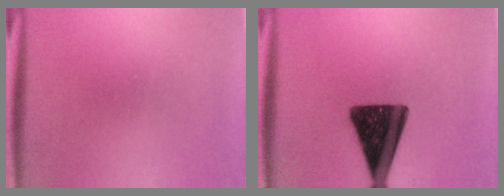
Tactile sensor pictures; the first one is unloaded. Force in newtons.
{"total": 13.8}